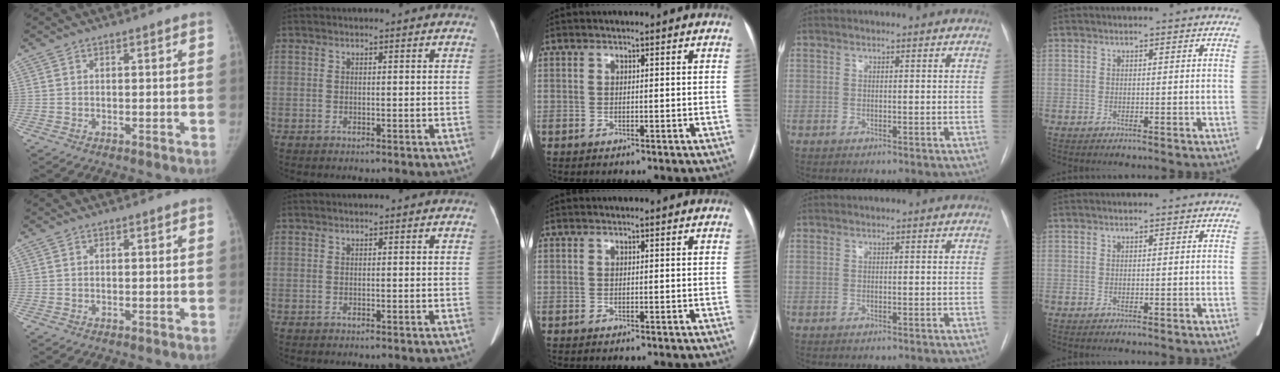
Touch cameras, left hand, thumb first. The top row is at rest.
{}